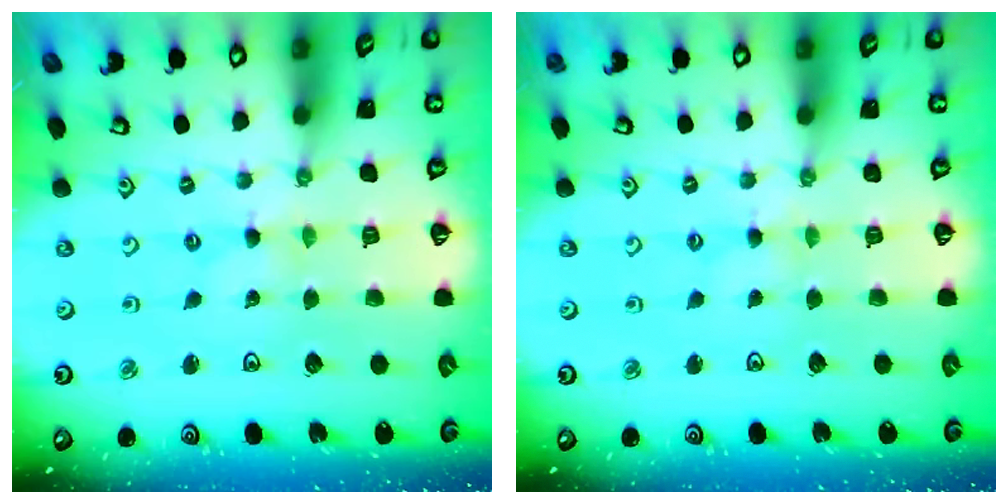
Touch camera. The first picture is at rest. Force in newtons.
{"total": 1.2, "press": 1.2, "slide": 0.3}